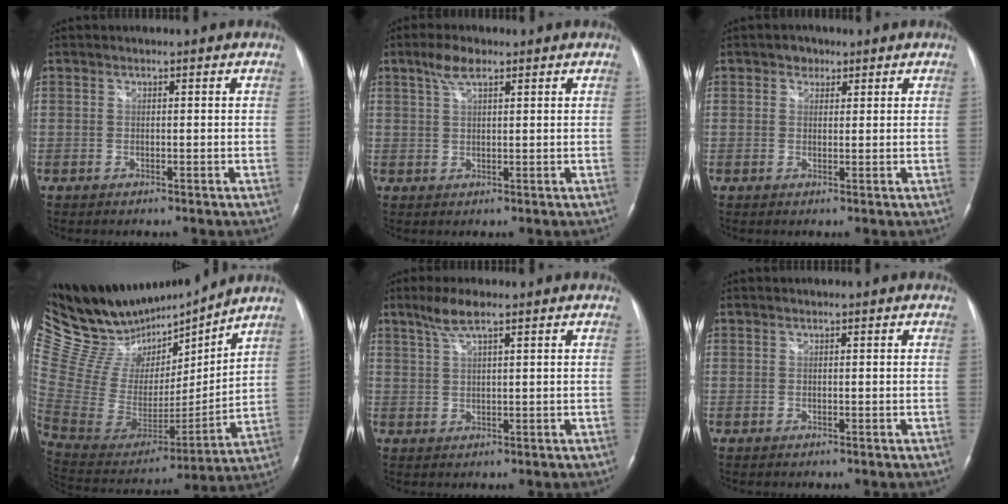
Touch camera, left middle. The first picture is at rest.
{"total": 3.6, "force": [2.3, 1.1, 2.5], "torque": [-0.057, 0.010, 0.048]}
{"total": 1.9, "force": [1.1, 1.5, 0.5], "torque": [-0.007, 0.002, 0.014]}
{"total": 24.5, "force": [21.9, 5.7, 9.4], "torque": [-0.176, -0.013, 0.382]}
{"total": 4.0, "force": [2.8, 0.3, 2.9], "torque": [-0.066, 0.007, 0.057]}
{"total": 0.0}